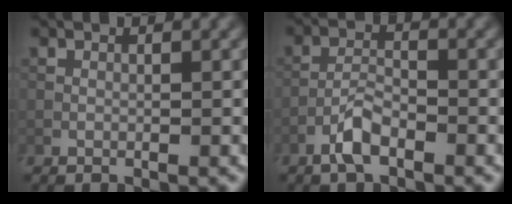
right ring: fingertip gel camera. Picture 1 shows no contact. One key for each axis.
{"total": 2.8, "fx": -1.7, "fy": 0.9, "fz": 2.0, "tx": -0.040, "ty": 0.007, "tz": -0.039}